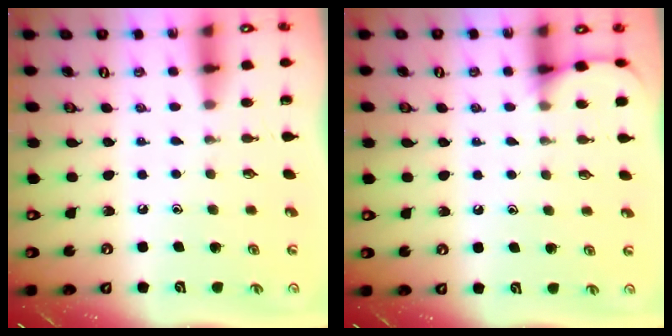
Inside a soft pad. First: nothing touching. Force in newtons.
{"total": 4.7, "press": 4.7, "slide": 0.5}